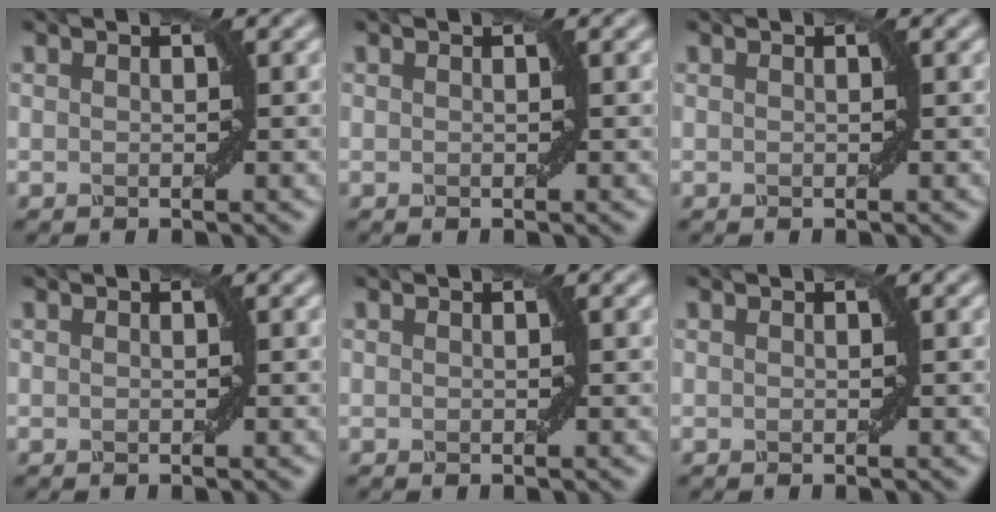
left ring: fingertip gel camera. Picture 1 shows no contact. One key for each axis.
{"total": 0.0}
{"total": 0.0}
{"total": 0.0}
{"total": 0.0}
{"total": 0.0}